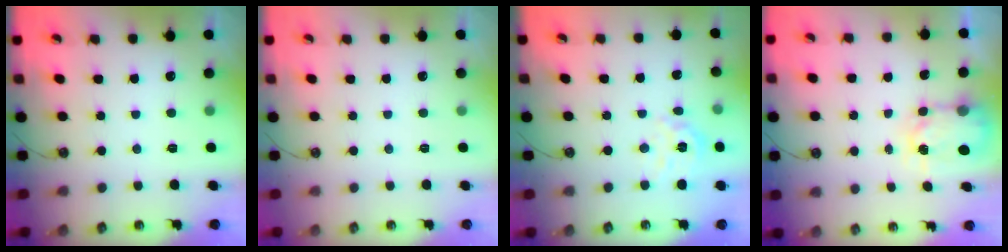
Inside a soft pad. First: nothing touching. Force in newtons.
{"total": 0.0}
{"total": 8.7, "press": 8.7, "slide": 0.8}
{"total": 5.4, "press": 5.4, "slide": 0.4}